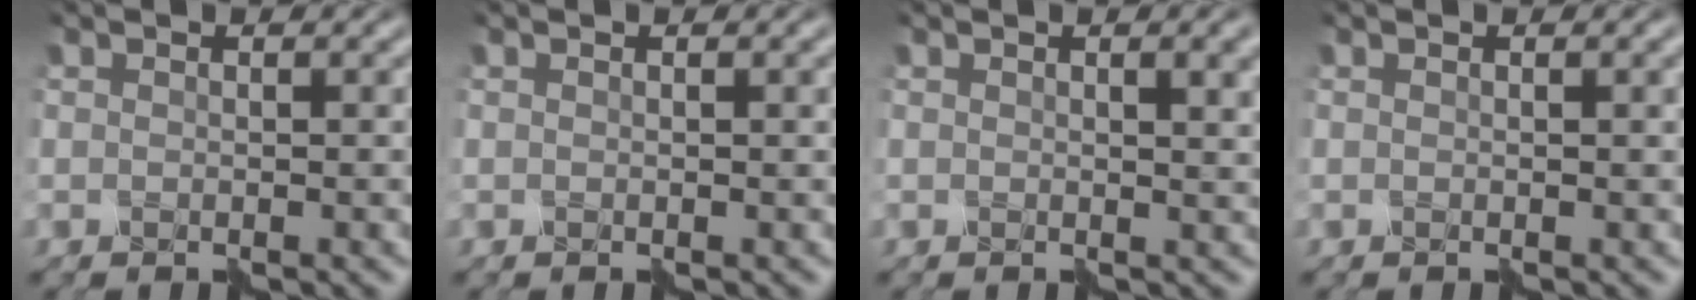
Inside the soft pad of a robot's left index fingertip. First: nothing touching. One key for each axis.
{"total": 0.7, "fx": 0.3, "fy": 0.1, "fz": 0.6, "tx": -0.012, "ty": 0.000, "tz": 0.001}
{"total": 2.9, "fx": 1.2, "fy": 0.9, "fz": 2.5, "tx": -0.023, "ty": 0.006, "tz": 0.013}
{"total": 1.0, "fx": 0.4, "fy": 0.2, "fz": 0.9, "tx": -0.014, "ty": 0.002, "tz": 0.002}